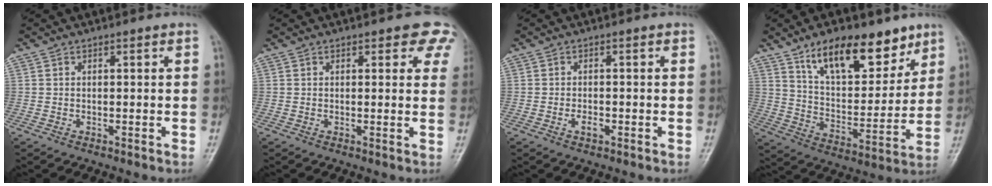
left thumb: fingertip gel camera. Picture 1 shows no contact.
{"total": 5.6, "force": [3.5, 2.9, 3.2], "torque": [0.004, -0.010, 0.026]}
{"total": 1.8, "force": [-0.7, 1.0, 1.3], "torque": [-0.023, 0.003, -0.014]}
{"total": 17.7, "force": [11.4, 8.0, 10.9], "torque": [-0.121, -0.061, 0.196]}